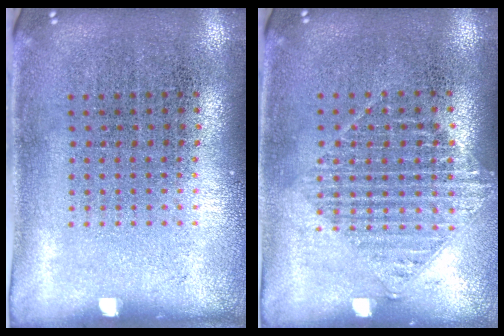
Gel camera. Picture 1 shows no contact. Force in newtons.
{"total": 1.2, "press": 1.1, "slide": 0.5}